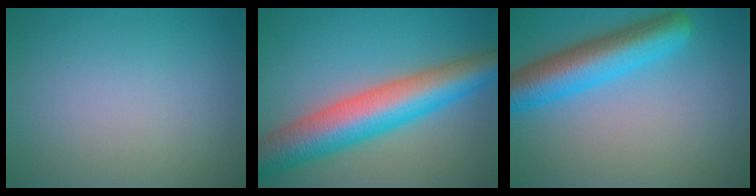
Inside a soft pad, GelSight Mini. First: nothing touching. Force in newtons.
{"total": 10.0, "press": 10.0, "slide": 0.2}
{"total": 7.1, "press": 7.1, "slide": 0.3}